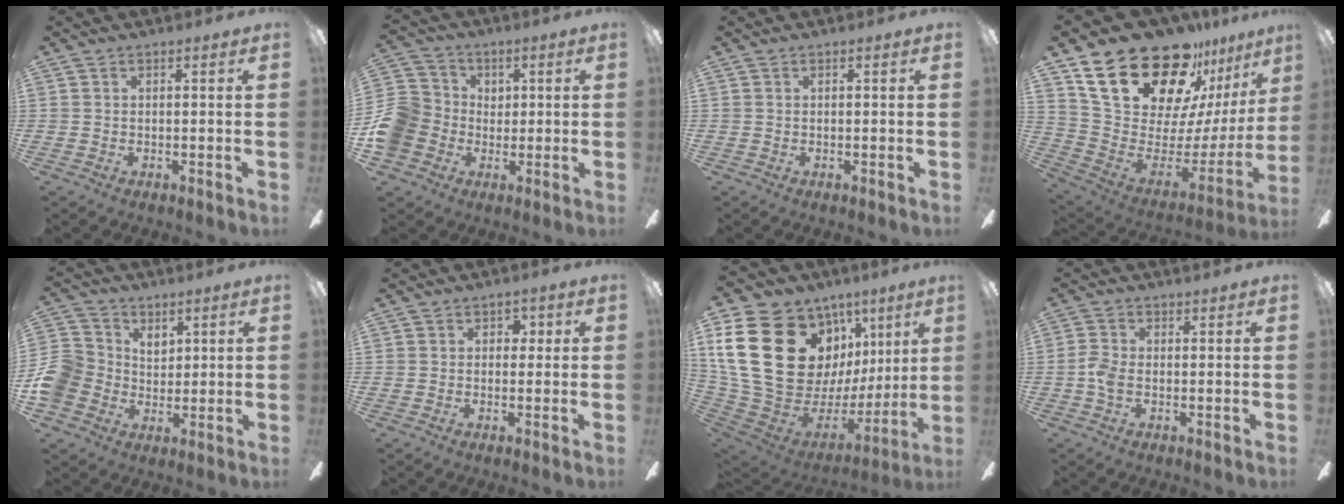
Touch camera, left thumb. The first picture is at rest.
{"total": 11.5, "force": [-1.7, 10.6, 4.0], "torque": [-0.104, 0.025, -0.028]}
{"total": 0.0}
{"total": 29.3, "force": [19.9, 13.8, 16.4], "torque": [-0.280, -0.137, 0.377]}
{"total": 9.0, "force": [1.1, 8.5, 3.0], "torque": [-0.102, 0.002, 0.020]}
{"total": 2.5, "force": [0.1, 2.2, 1.2], "torque": [-0.010, 0.005, -0.004]}
{"total": 28.1, "force": [9.1, 19.2, 18.3], "torque": [-0.388, -0.052, 0.207]}
{"total": 3.6, "force": [-0.5, 1.9, 3.0], "torque": [-0.062, 0.005, -0.010]}